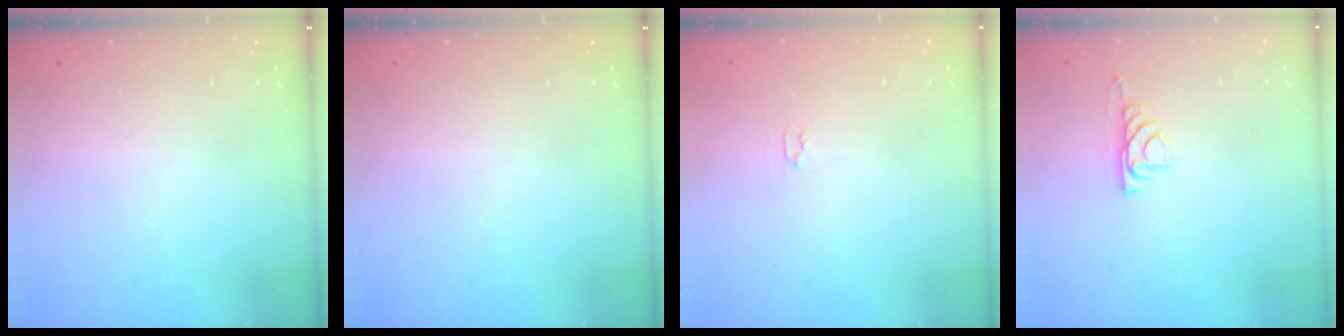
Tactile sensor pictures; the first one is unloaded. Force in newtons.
{"total": 0.0}
{"total": 2.0, "press": 2.0, "slide": 0.3}
{"total": 5.0, "press": 4.9, "slide": 0.7}